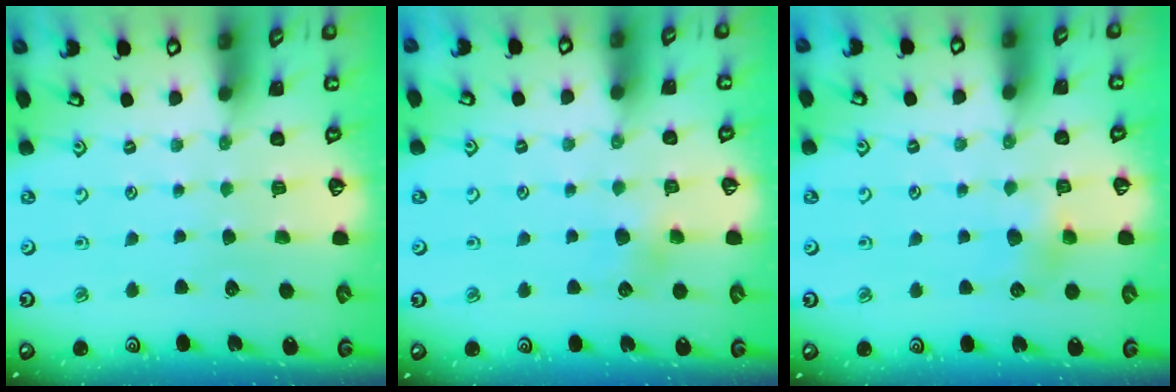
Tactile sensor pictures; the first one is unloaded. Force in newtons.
{"total": 4.5, "press": 4.5, "slide": 0.5}
{"total": 5.1, "press": 5.1, "slide": 0.5}